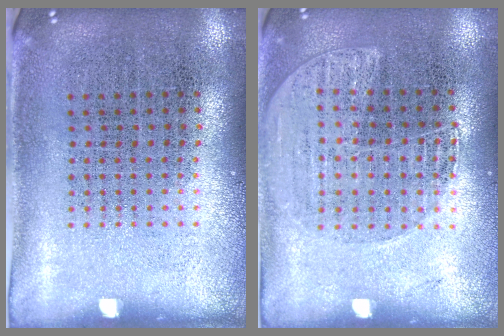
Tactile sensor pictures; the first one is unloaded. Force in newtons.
{"total": 1.3, "press": 1.3, "slide": 0.1}